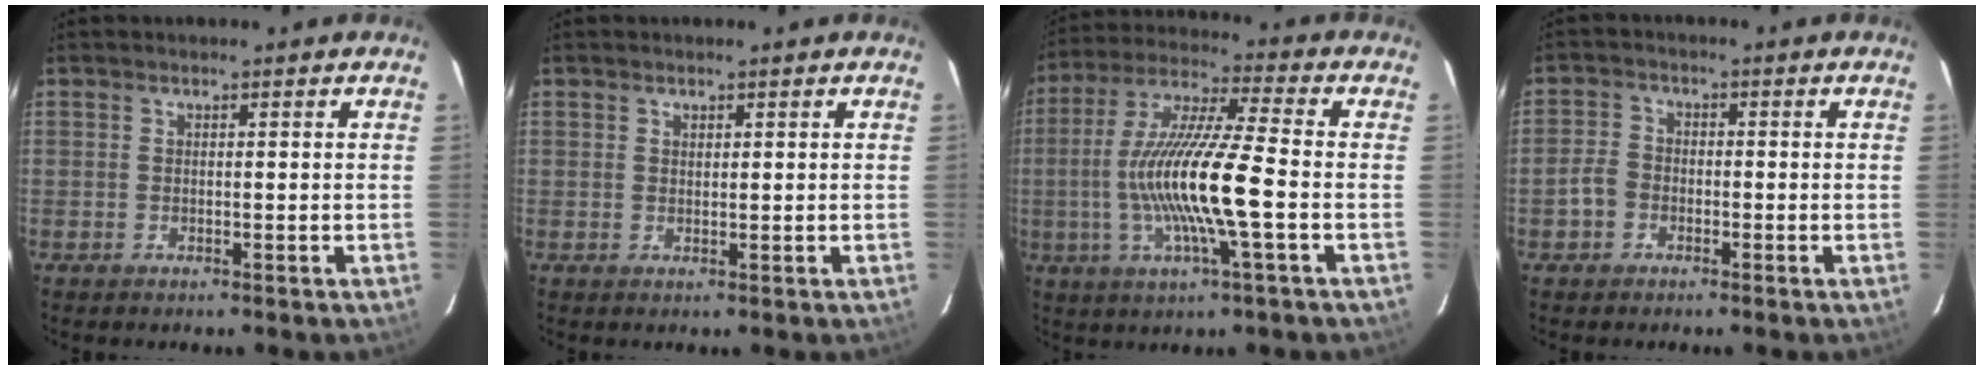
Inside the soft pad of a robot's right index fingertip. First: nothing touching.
{"total": 0.8, "force": [0.5, 0.6, 0.3], "torque": [-0.003, 0.002, 0.010]}
{"total": 16.0, "force": [-2.9, 0.9, 15.8], "torque": [-0.308, -0.002, -0.055]}
{"total": 3.7, "force": [-1.8, 3.0, 1.3], "torque": [-0.031, 0.011, -0.033]}